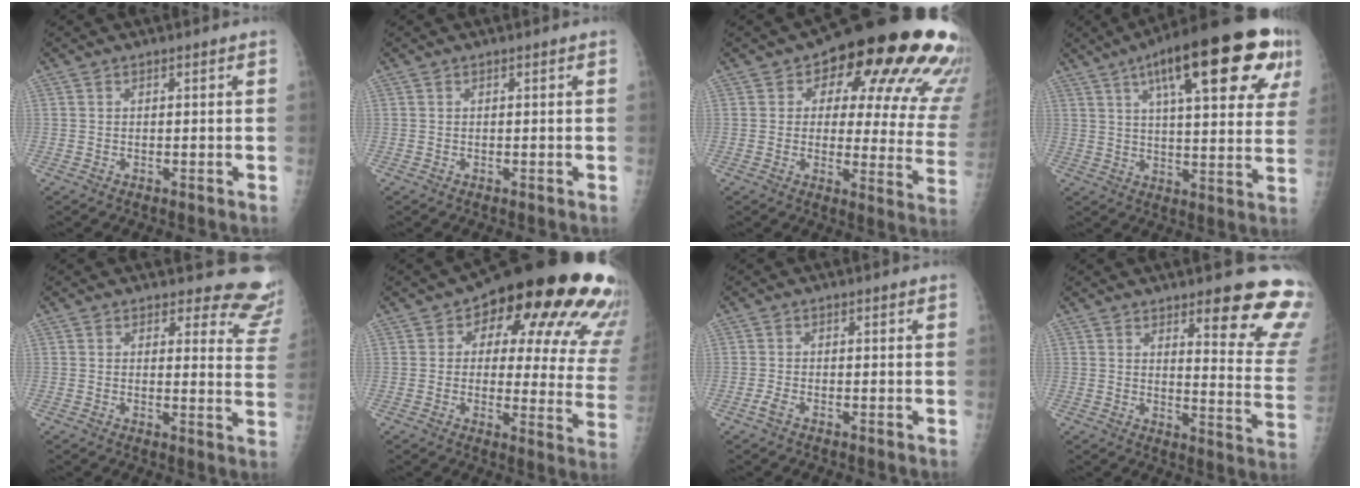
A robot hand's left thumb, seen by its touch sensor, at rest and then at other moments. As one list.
[{"total": 0.0}, {"total": 24.8, "force": [12.1, 11.1, 18.5], "torque": [-0.191, -0.025, 0.140]}, {"total": 26.3, "force": [12.4, 7.6, 21.9], "torque": [-0.298, -0.001, 0.176]}, {"total": 10.8, "force": [10.3, 3.3, 0.4], "torque": [0.053, -0.098, 0.075]}, {"total": 25.1, "force": [12.0, 11.2, 19.0], "torque": [-0.196, -0.014, 0.139]}, {"total": 1.3, "force": [-0.9, 0.5, 0.9], "torque": [-0.021, 0.000, -0.019]}, {"total": 17.2, "force": [10.7, 4.0, 12.8], "torque": [-0.123, -0.071, 0.128]}]